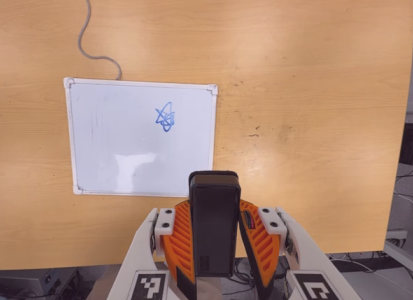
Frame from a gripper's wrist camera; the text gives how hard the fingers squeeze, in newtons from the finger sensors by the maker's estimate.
{"total": 6.2, "left": 4.9, "right": 7.5}